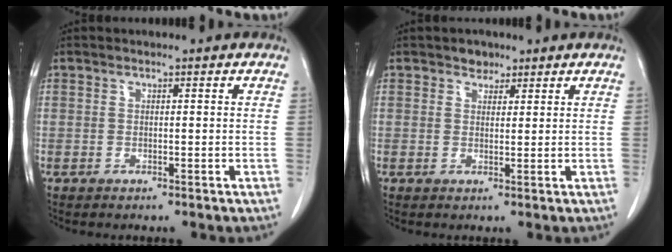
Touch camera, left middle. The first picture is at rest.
{"total": 1.9, "force": [1.3, 1.3, 0.3], "torque": [-0.003, 0.002, 0.019]}